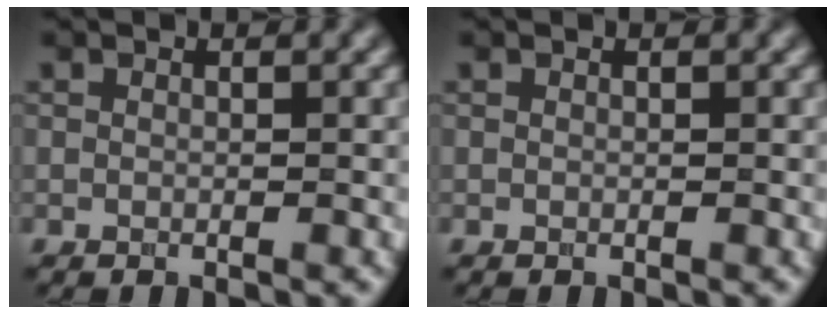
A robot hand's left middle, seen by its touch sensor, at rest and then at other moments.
{"total": 0.0}